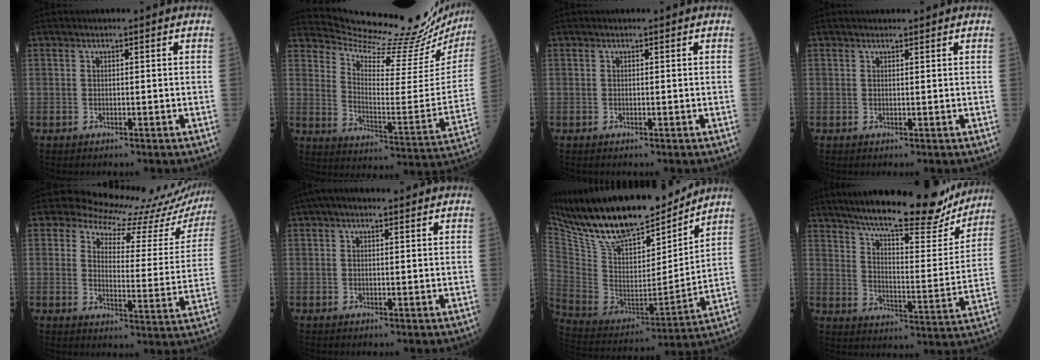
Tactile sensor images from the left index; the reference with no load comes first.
{"total": 23.5, "force": [22.9, 1.0, 5.4], "torque": [-0.100, -0.122, 0.296]}
{"total": 0.0}
{"total": 0.8, "force": [0.8, 0.2, 0.0], "torque": [-0.002, 0.004, 0.012]}
{"total": 17.3, "force": [16.8, 4.1, 1.6], "torque": [0.002, -0.096, 0.165]}
{"total": 2.5, "force": [1.3, 1.2, 1.8], "torque": [-0.038, 0.018, 0.020]}
{"total": 23.5, "force": [19.0, 6.7, 12.0], "torque": [-0.222, -0.004, 0.328]}
{"total": 23.8, "force": [20.1, 4.7, 11.9], "torque": [-0.179, -0.019, 0.269]}